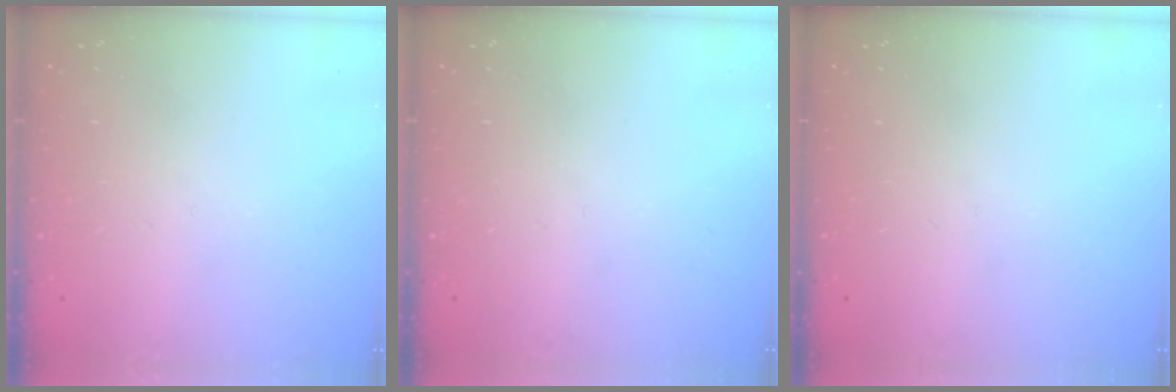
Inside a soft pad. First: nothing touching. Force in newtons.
{"total": 0.0}
{"total": 0.0}